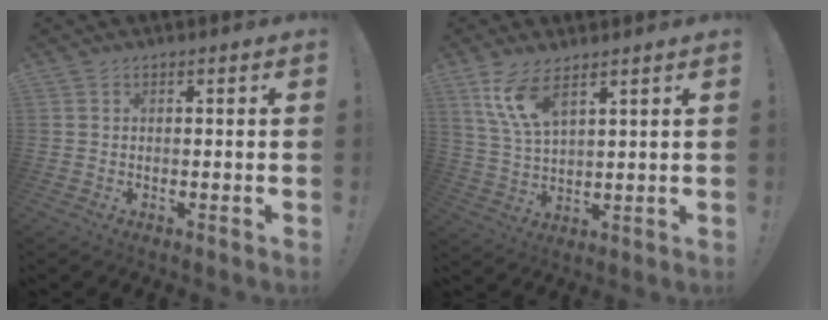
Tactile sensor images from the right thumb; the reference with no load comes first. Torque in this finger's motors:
{"motor_torque": [-0.20, 1.19, 0.46, -0.17, 0.28]}